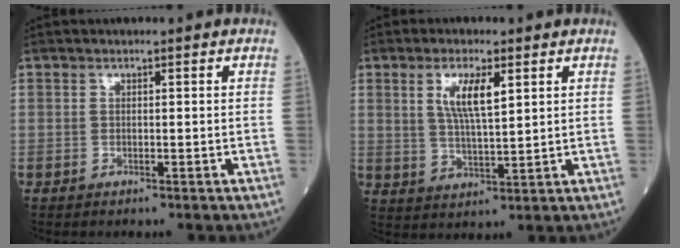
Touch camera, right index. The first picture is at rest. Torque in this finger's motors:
{"motor_torque": [0.46, 0.16, 0.53, 0.14]}